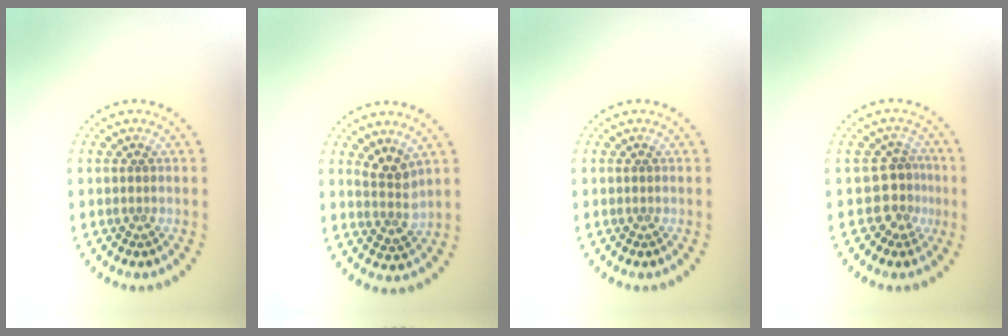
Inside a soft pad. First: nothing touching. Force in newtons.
{"total": 2.4, "press": 1.9, "slide": 1.6}
{"total": 0.0}
{"total": 2.8, "press": 2.0, "slide": 1.9}